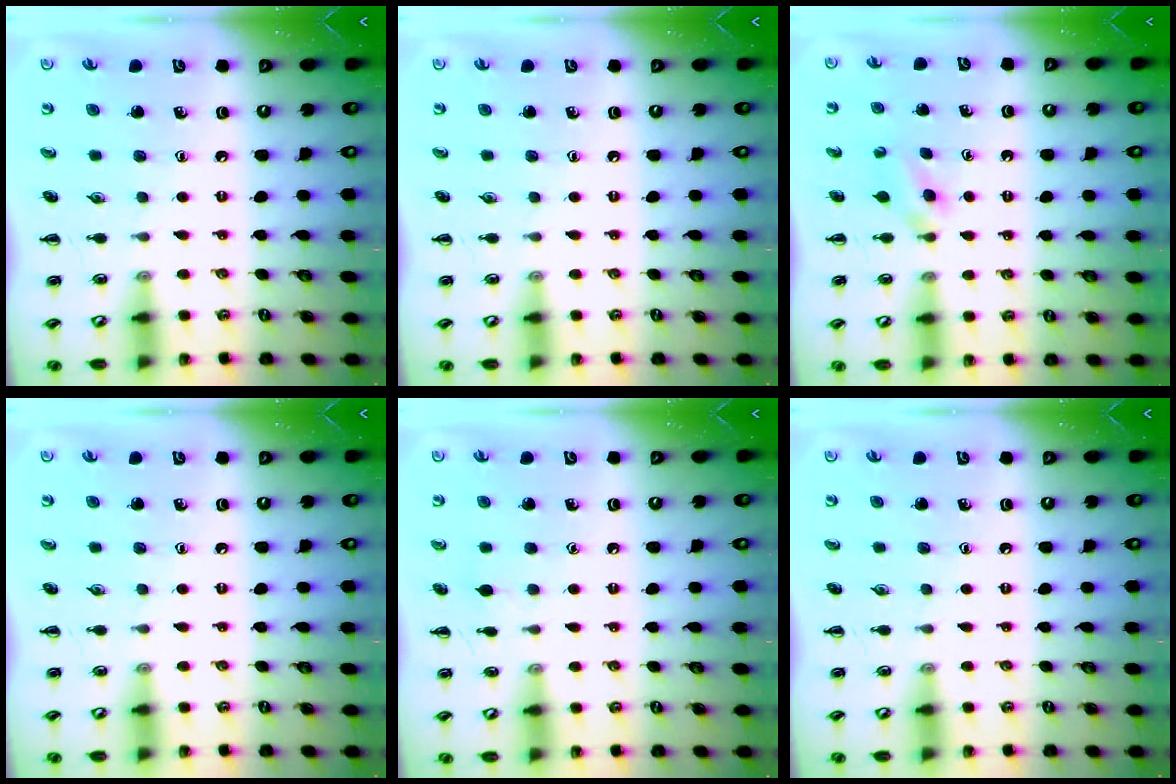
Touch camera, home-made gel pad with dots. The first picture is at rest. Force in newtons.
{"total": 0.0}
{"total": 2.7, "press": 2.5, "slide": 1.0}
{"total": 0.0}
{"total": 3.0, "press": 2.9, "slide": 1.0}
{"total": 0.0}